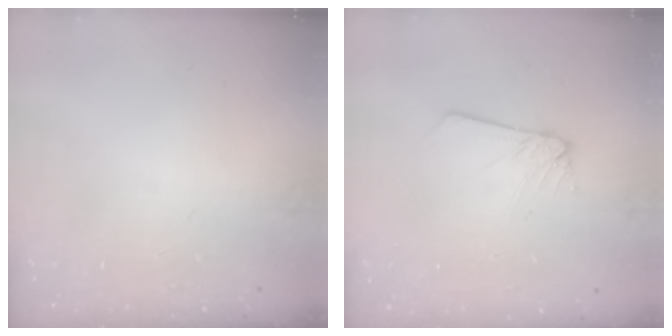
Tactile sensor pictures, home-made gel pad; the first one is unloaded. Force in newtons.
{"total": 3.0, "press": 3.0, "slide": 0.3}